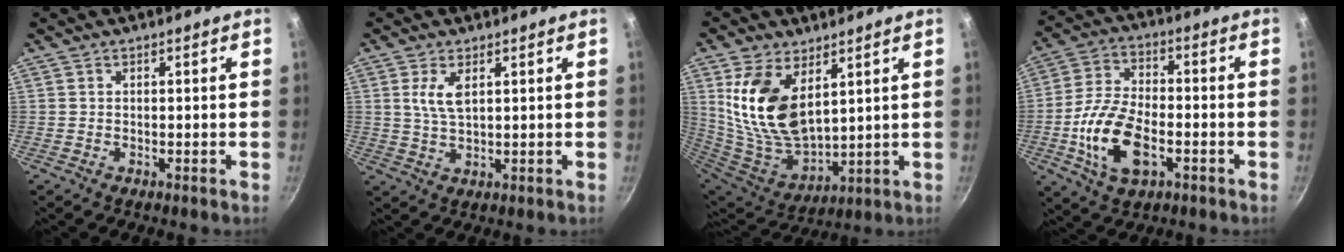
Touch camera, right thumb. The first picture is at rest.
{"total": 4.8, "force": [1.7, 2.1, 3.9], "torque": [-0.075, -0.009, 0.034]}
{"total": 17.0, "force": [6.2, 9.5, 12.7], "torque": [-0.240, -0.056, 0.135]}
{"total": 14.2, "force": [-4.1, 7.8, 11.1], "torque": [-0.209, 0.025, -0.079]}